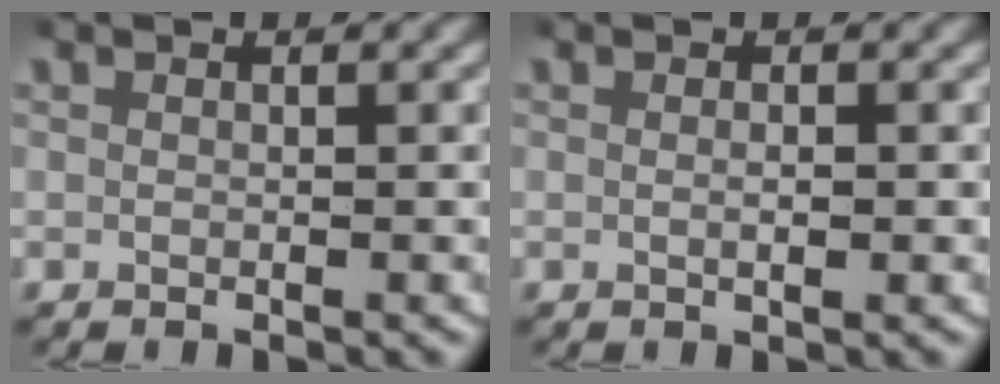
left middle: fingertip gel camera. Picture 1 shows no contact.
{"total": 0.7, "force": [0.0, 0.2, 0.7], "torque": [-0.013, -0.002, -0.001]}